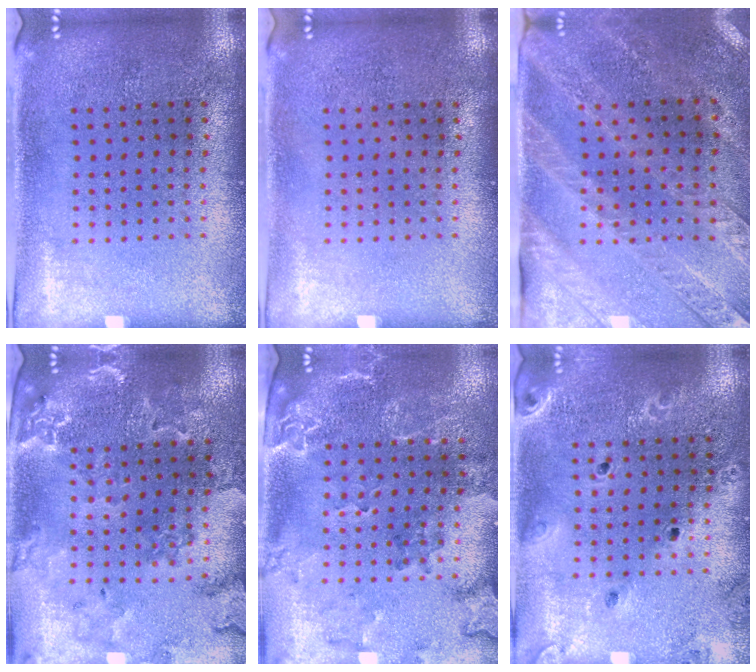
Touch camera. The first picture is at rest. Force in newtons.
{"total": 0.0}
{"total": 2.7, "press": 2.4, "slide": 1.2}
{"total": 1.4, "press": 1.4, "slide": 0.3}
{"total": 2.2, "press": 1.9, "slide": 1.1}
{"total": 1.7, "press": 1.7, "slide": 0.4}